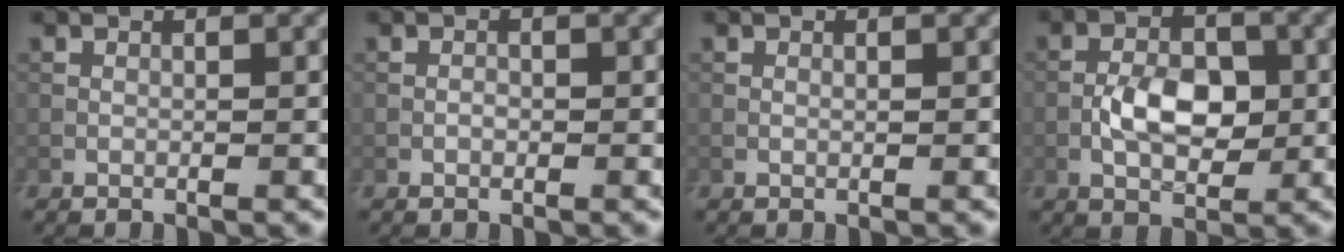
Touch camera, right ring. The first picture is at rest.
{"total": 0.6, "force": [-0.2, 0.4, 0.4], "torque": [-0.006, 0.002, -0.006]}
{"total": 0.0}
{"total": 4.6, "force": [-0.9, 2.7, 3.7], "torque": [-0.067, 0.002, -0.017]}